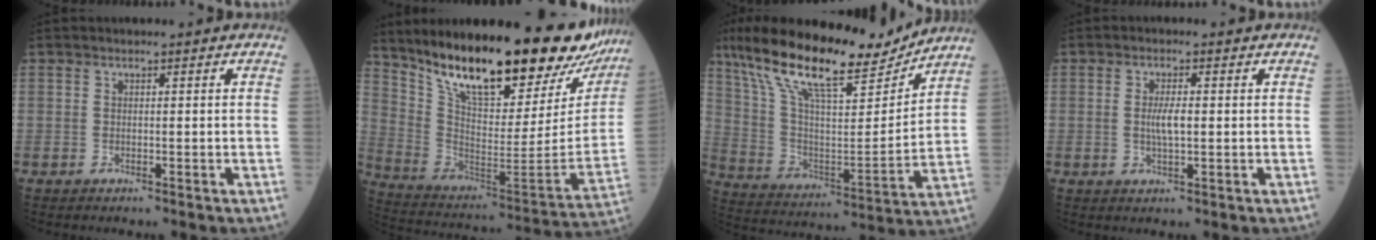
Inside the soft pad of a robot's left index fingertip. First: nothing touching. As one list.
[{"total": 30.6, "force": [23.7, 7.8, 17.6], "torque": [-0.294, -0.049, 0.346]}, {"total": 20.6, "force": [16.5, 4.0, 11.7], "torque": [-0.214, 0.005, 0.289]}, {"total": 3.1, "force": [-0.1, 0.7, 3.1], "torque": [-0.062, -0.004, -0.003]}]